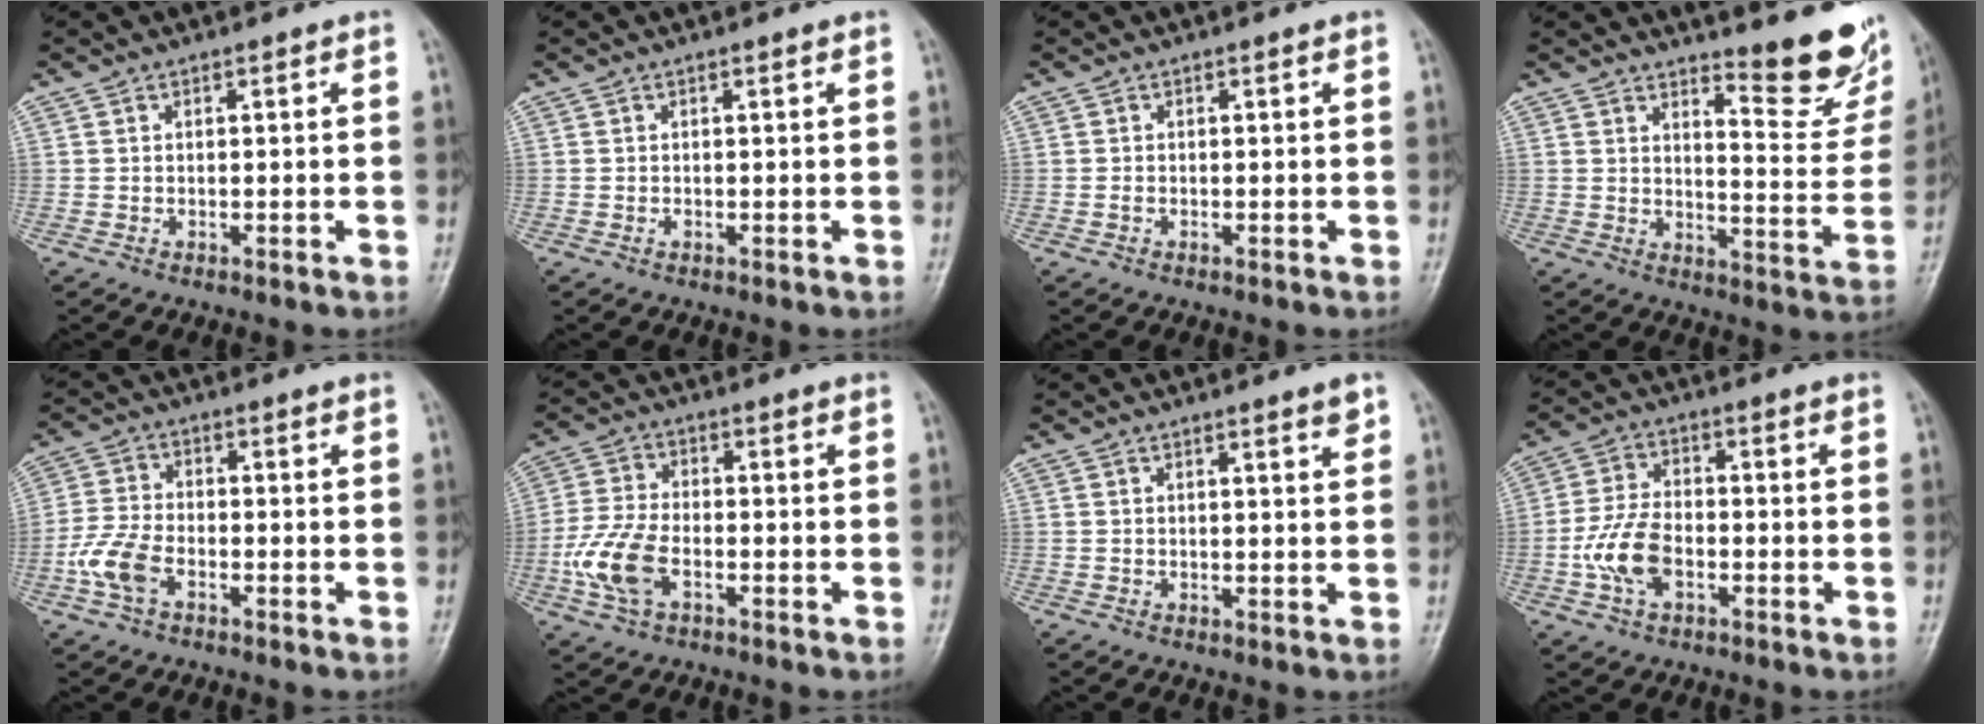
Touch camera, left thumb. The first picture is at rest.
{"total": 0.6, "force": [0.1, 0.3, 0.6], "torque": [-0.007, 0.002, 0.002]}
{"total": 0.0}
{"total": 12.0, "force": [10.0, 2.4, 6.2], "torque": [-0.050, -0.101, 0.127]}
{"total": 6.6, "force": [-3.0, 3.8, 4.5], "torque": [-0.101, 0.015, -0.064]}
{"total": 9.0, "force": [-3.3, 5.1, 6.7], "torque": [-0.150, 0.013, -0.067]}
{"total": 1.9, "force": [1.3, 0.2, 1.4], "torque": [-0.018, -0.009, 0.019]}
{"total": 8.2, "force": [-2.5, 4.9, 6.0], "torque": [-0.119, 0.017, -0.052]}